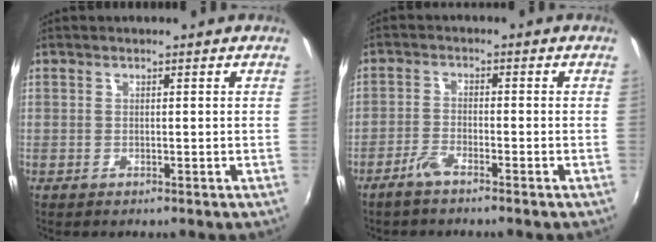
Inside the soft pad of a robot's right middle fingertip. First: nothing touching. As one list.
[{"total": 3.4, "force": [-2.8, 0.5, 1.9], "torque": [-0.056, 0.000, -0.057]}]